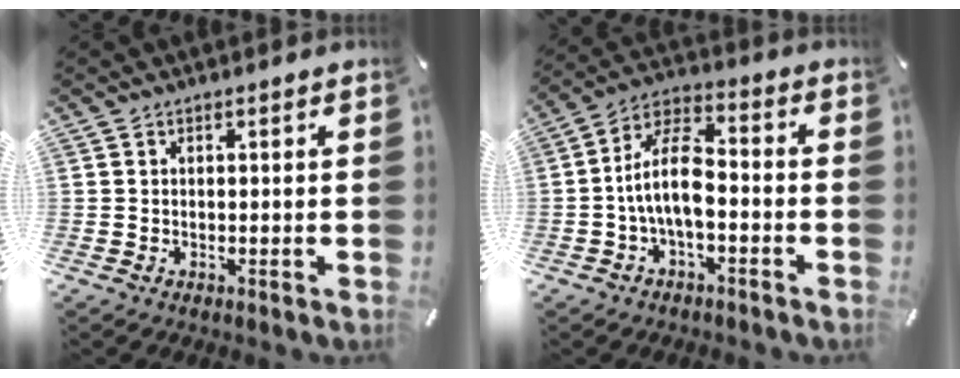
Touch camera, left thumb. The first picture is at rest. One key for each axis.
{"total": 11.7, "fx": -2.9, "fy": 5.7, "fz": 9.8, "tx": -0.191, "ty": 0.017, "tz": -0.049}